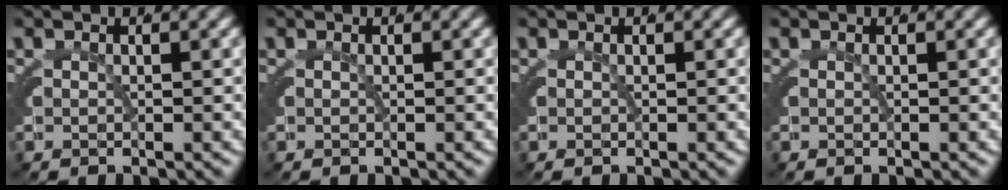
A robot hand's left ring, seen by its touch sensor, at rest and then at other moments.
{"total": 0.0}
{"total": 0.0}
{"total": 0.0}